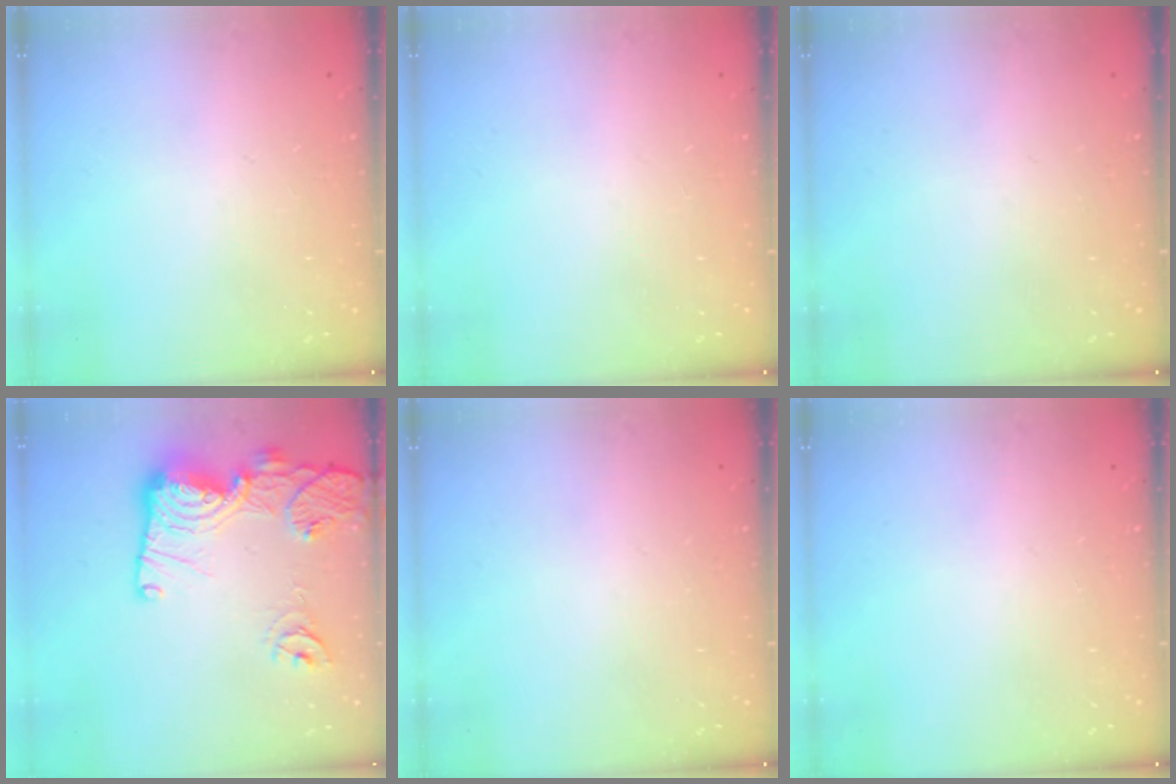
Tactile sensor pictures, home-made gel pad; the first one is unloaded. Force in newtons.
{"total": 0.0}
{"total": 0.0}
{"total": 18.6, "press": 18.6, "slide": 1.6}
{"total": 0.0}
{"total": 0.0}